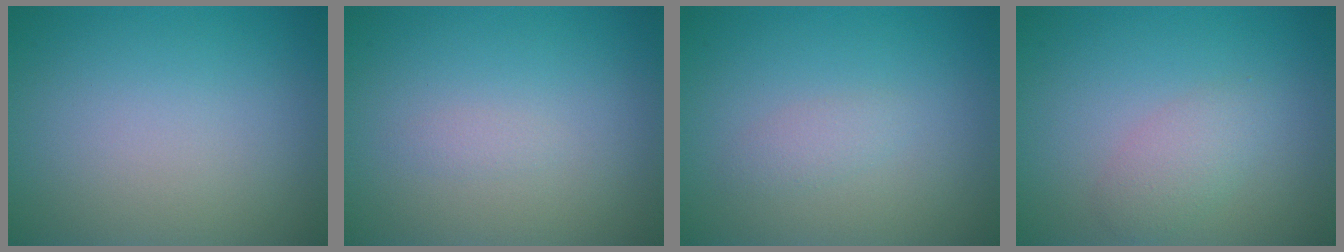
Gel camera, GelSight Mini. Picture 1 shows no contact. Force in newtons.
{"total": 0.6, "press": 0.6, "slide": 0.1}
{"total": 1.1, "press": 1.1, "slide": 0.0}
{"total": 2.1, "press": 2.1, "slide": 0.1}